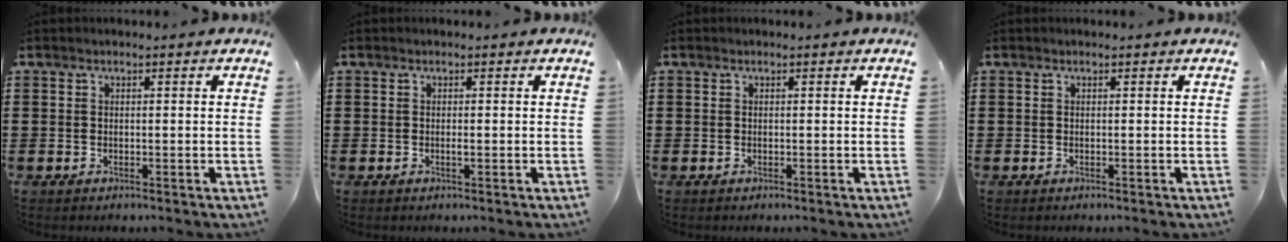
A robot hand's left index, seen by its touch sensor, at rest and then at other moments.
{"total": 0.6, "force": [-0.1, 0.1, 0.6], "torque": [-0.012, -0.005, 0.000]}
{"total": 0.0}
{"total": 0.0}